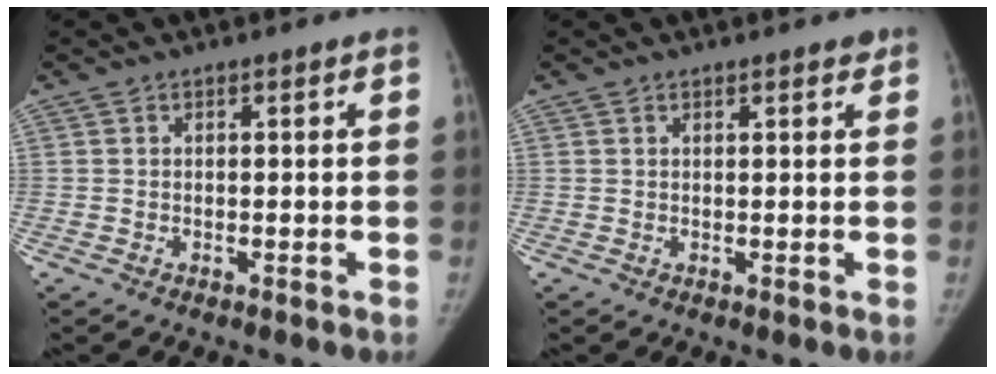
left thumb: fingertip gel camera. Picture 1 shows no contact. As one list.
[{"total": 1.3, "force": [1.1, 0.5, 0.6], "torque": [-0.005, -0.004, 0.014]}]